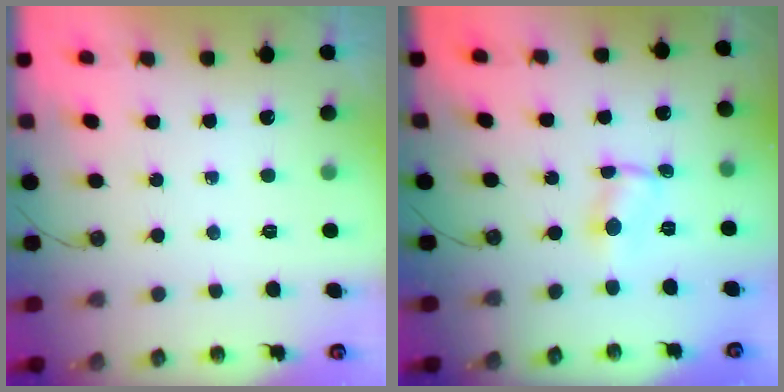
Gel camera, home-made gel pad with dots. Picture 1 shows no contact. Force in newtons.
{"total": 0.7, "press": 0.7, "slide": 0.1}